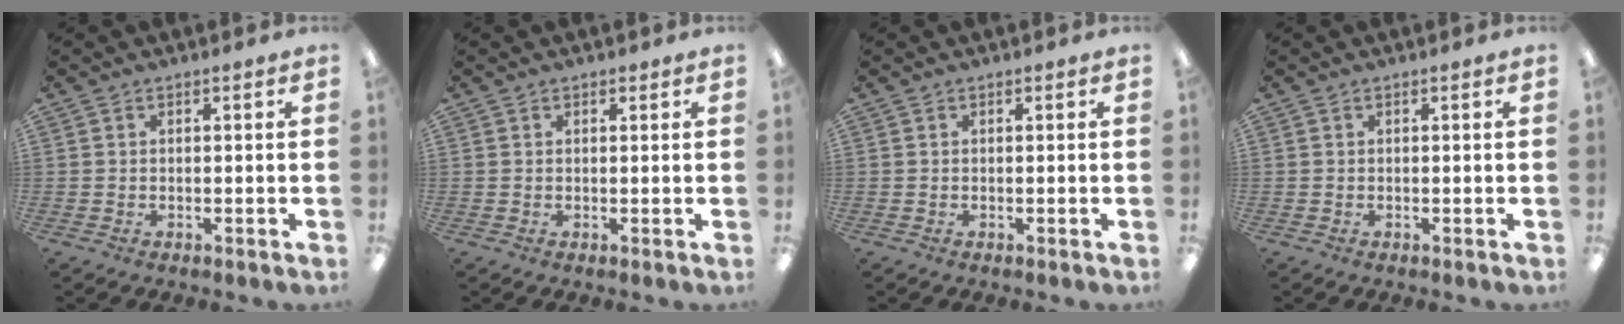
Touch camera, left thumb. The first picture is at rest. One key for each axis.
{"total": 0.7, "fx": 0.5, "fy": 0.4, "fz": 0.2, "tx": 0.005, "ty": -0.001, "tz": 0.007}
{"total": 0.0}
{"total": 0.0}